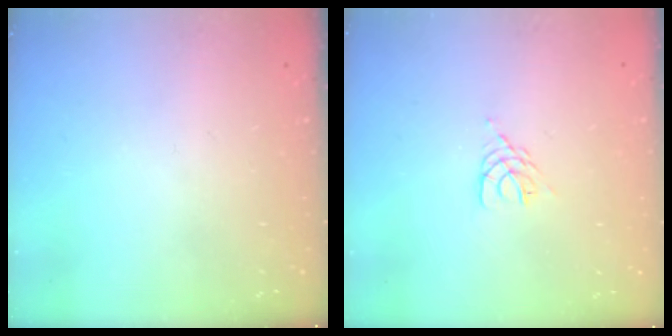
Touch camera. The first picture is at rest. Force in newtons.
{"total": 3.0, "press": 3.0, "slide": 0.5}